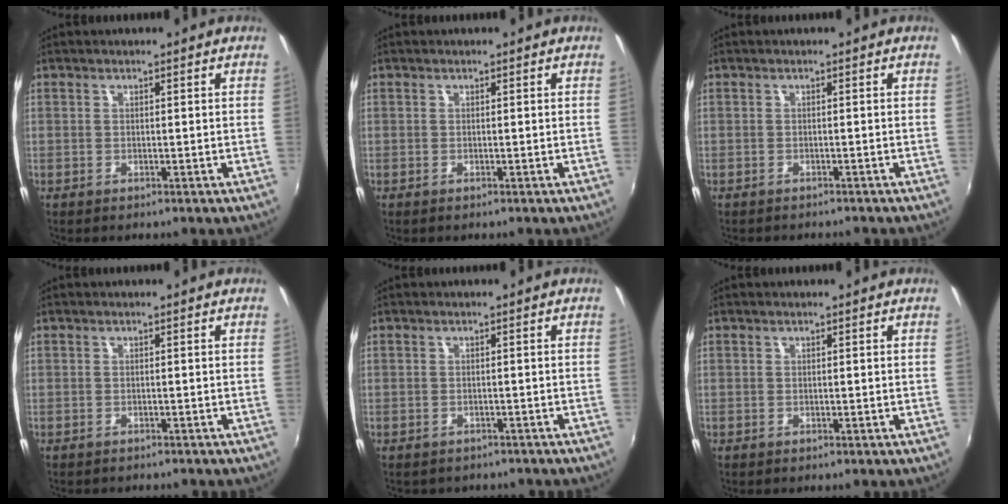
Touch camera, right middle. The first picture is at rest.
{"total": 0.0}
{"total": 2.0, "force": [-1.9, 0.6, 0.5], "torque": [-0.015, -0.012, -0.027]}
{"total": 1.8, "force": [-1.7, 0.5, 0.4], "torque": [-0.014, -0.011, -0.024]}
{"total": 2.9, "force": [-2.3, 1.5, 0.8], "torque": [-0.021, -0.012, -0.029]}
{"total": 0.0}